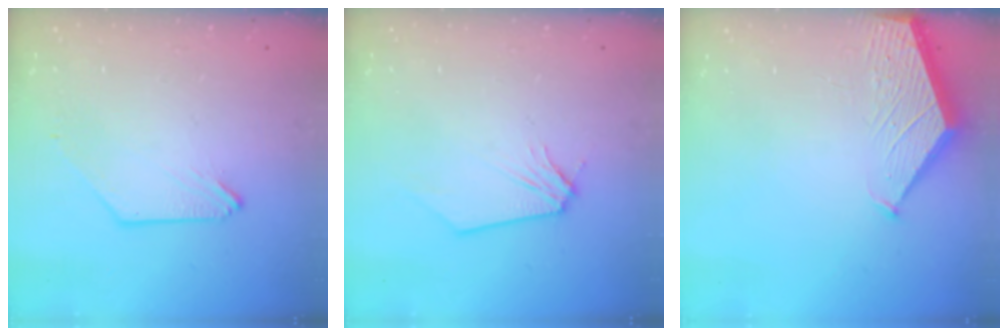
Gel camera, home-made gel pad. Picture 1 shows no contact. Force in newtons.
{"total": 0.0}
{"total": 2.1, "press": 2.1, "slide": 0.2}